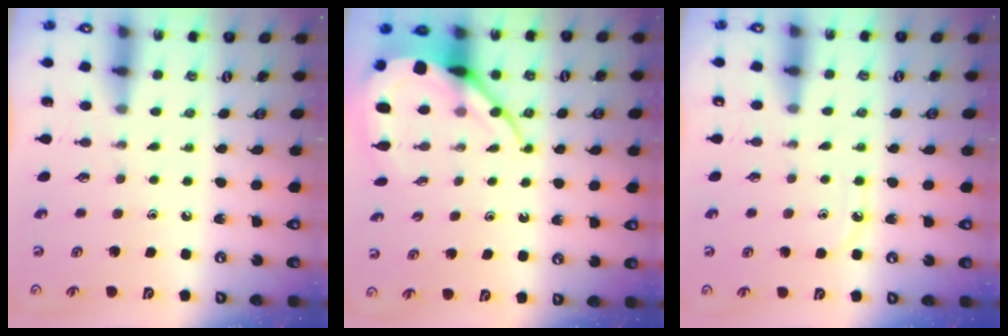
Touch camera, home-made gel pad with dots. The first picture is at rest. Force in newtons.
{"total": 10.0, "press": 10.0, "slide": 0.6}
{"total": 5.3, "press": 5.2, "slide": 0.5}